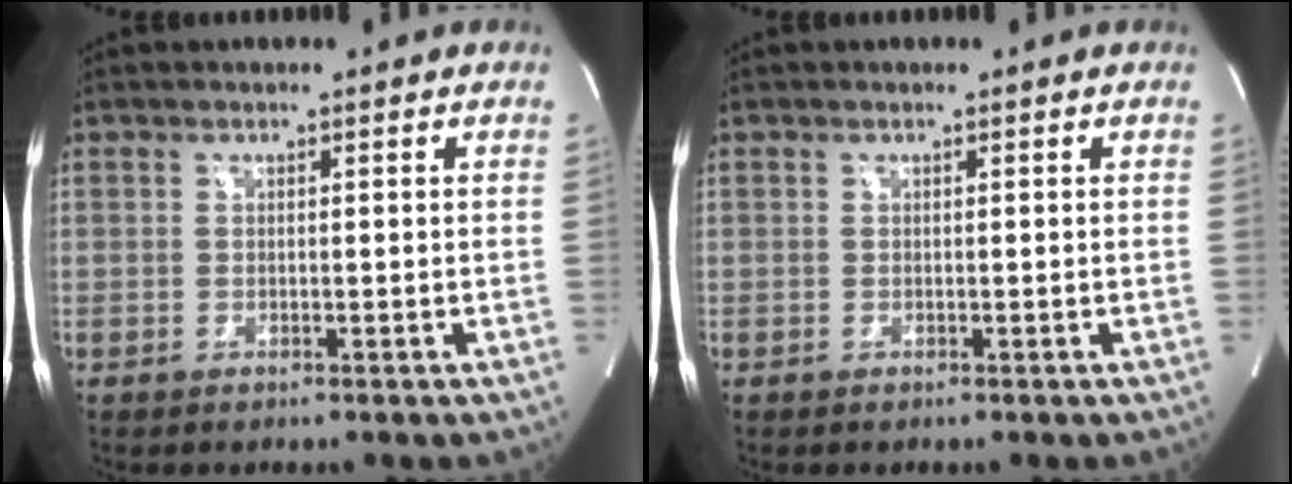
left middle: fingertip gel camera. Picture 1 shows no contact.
{"total": 0.0}